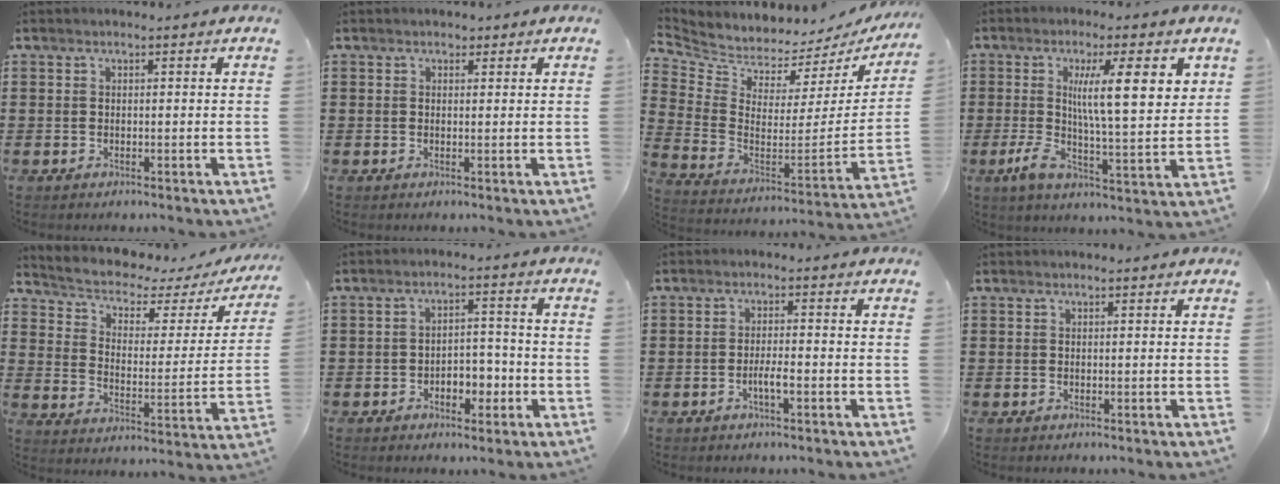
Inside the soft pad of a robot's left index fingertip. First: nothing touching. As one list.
[{"total": 1.0, "force": [0.7, 0.6, 0.4], "torque": [-0.009, 0.006, 0.012]}, {"total": 4.0, "force": [3.9, 0.7, -0.1], "torque": [-0.031, -0.057, 0.064]}, {"total": 11.9, "force": [3.7, 2.8, 10.9], "torque": [-0.183, -0.007, 0.055]}, {"total": 3.5, "force": [2.6, 1.5, 1.8], "torque": [-0.053, -0.023, 0.034]}, {"total": 4.3, "force": [-2.1, 2.8, 2.6], "torque": [-0.043, 0.005, -0.043]}, {"total": 2.6, "force": [-1.2, 0.5, 2.3], "torque": [-0.041, 0.003, -0.021]}, {"total": 0.0}]